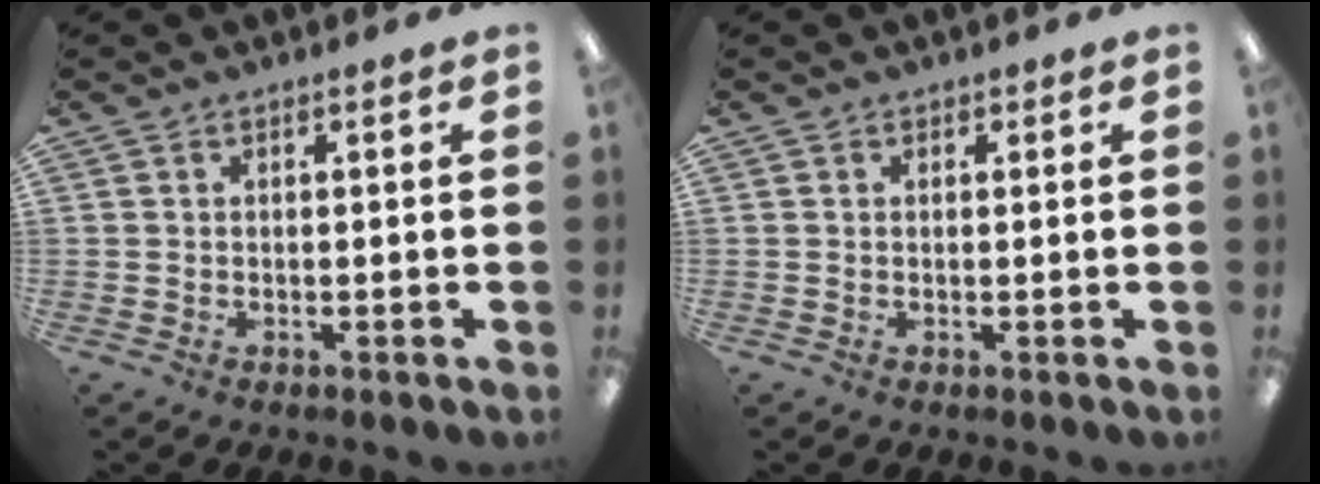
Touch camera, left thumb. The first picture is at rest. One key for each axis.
{"total": 0.5, "fx": 0.3, "fy": 0.4, "fz": 0.0, "tx": 0.009, "ty": -0.001, "tz": 0.003}